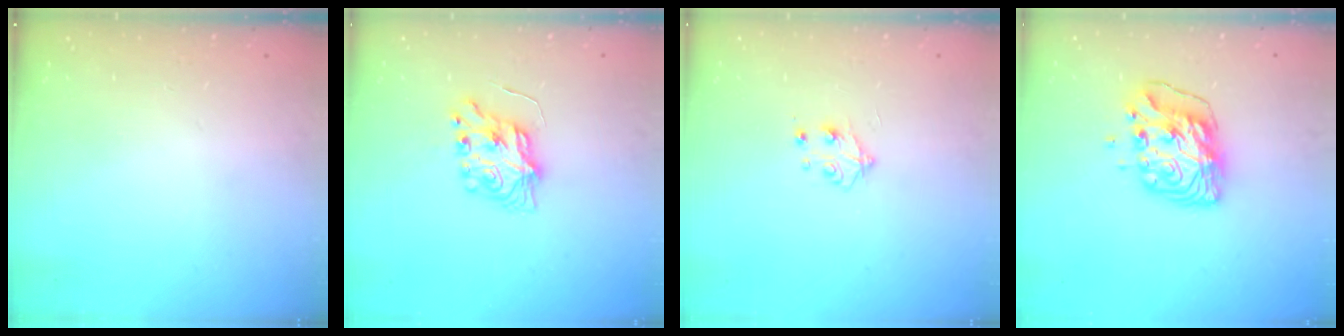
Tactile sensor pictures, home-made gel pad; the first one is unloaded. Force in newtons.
{"total": 7.3, "press": 7.3, "slide": 0.2}
{"total": 4.9, "press": 4.9, "slide": 0.7}
{"total": 10.5, "press": 10.4, "slide": 1.7}